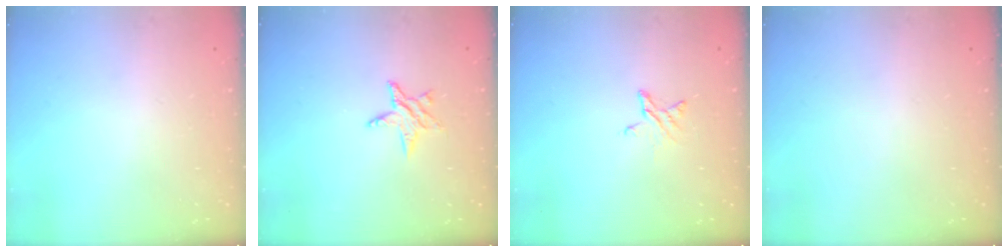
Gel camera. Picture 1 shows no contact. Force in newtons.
{"total": 5.0, "press": 4.9, "slide": 0.5}
{"total": 2.9, "press": 2.9, "slide": 0.3}
{"total": 0.0}